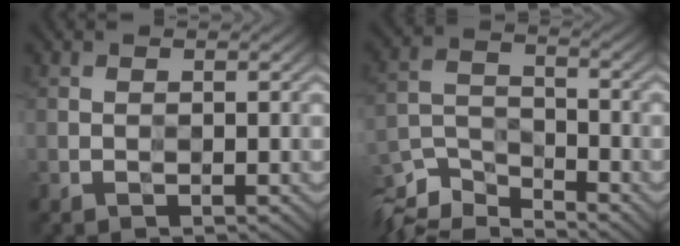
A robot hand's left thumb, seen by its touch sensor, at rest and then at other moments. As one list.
[{"total": 8.9, "force": [-7.7, 2.5, 3.7], "torque": [-0.083, -0.012, -0.157]}]